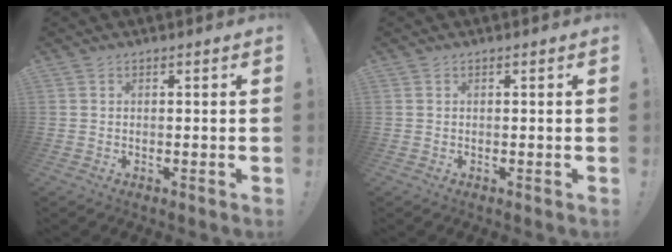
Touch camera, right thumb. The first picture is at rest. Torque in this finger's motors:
{"motor_torque": [0.00, 0.00, -0.12, 0.12, 0.00]}